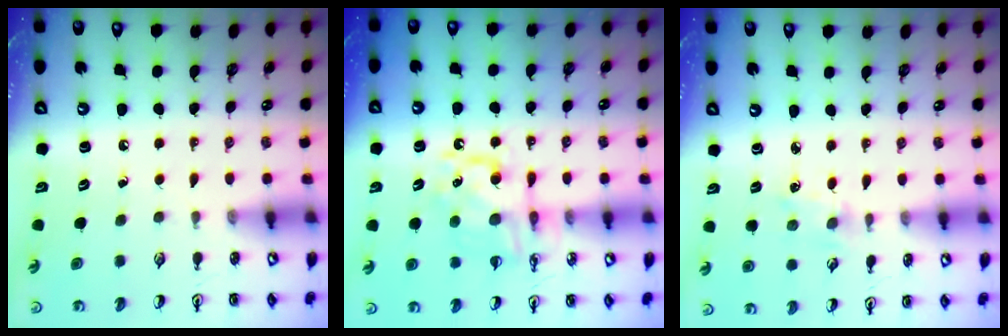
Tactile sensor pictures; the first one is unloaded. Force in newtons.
{"total": 10.7, "press": 10.7, "slide": 0.4}
{"total": 2.0, "press": 2.0, "slide": 0.4}